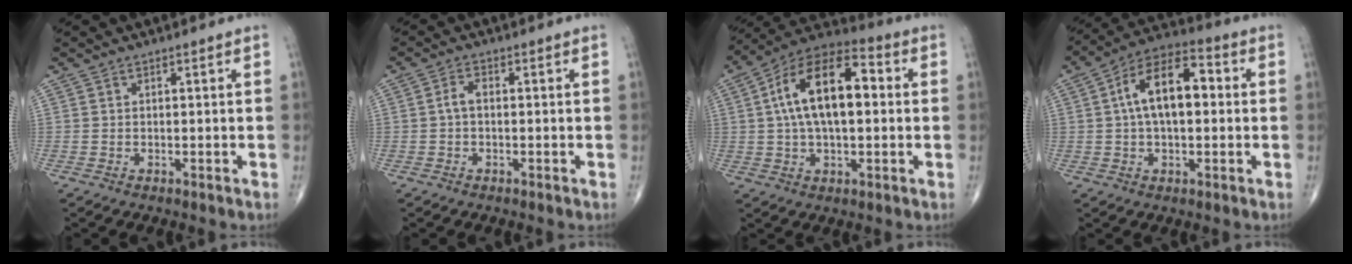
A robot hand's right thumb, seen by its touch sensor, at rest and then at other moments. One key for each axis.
{"total": 2.3, "fx": -0.2, "fy": 1.3, "fz": 1.9, "tx": -0.037, "ty": 0.009, "tz": -0.008}
{"total": 17.5, "fx": 2.4, "fy": 8.8, "fz": 14.9, "tx": -0.252, "ty": 0.032, "tz": 0.032}
{"total": 13.7, "fx": 1.6, "fy": 7.2, "fz": 11.5, "tx": -0.191, "ty": 0.032, "tz": 0.018}